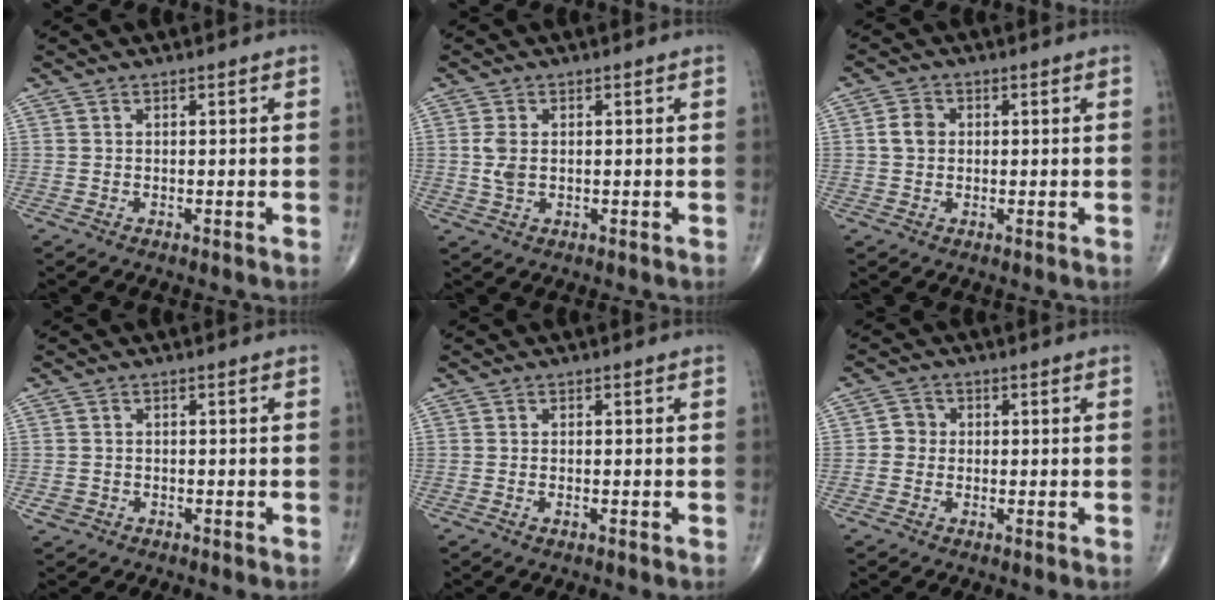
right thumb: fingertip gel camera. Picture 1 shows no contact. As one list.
[{"total": 3.3, "force": [0.2, 2.0, 2.6], "torque": [-0.059, 0.000, 0.005]}, {"total": 3.5, "force": [0.3, 2.9, 2.0], "torque": [-0.029, 0.006, 0.001]}, {"total": 1.6, "force": [-0.7, 1.4, 0.5], "torque": [-0.005, 0.005, -0.011]}, {"total": 0.8, "force": [-0.4, 0.2, 0.7], "torque": [-0.015, 0.000, -0.008]}, {"total": 2.8, "force": [-0.3, 2.6, 0.9], "torque": [0.004, 0.008, -0.012]}]